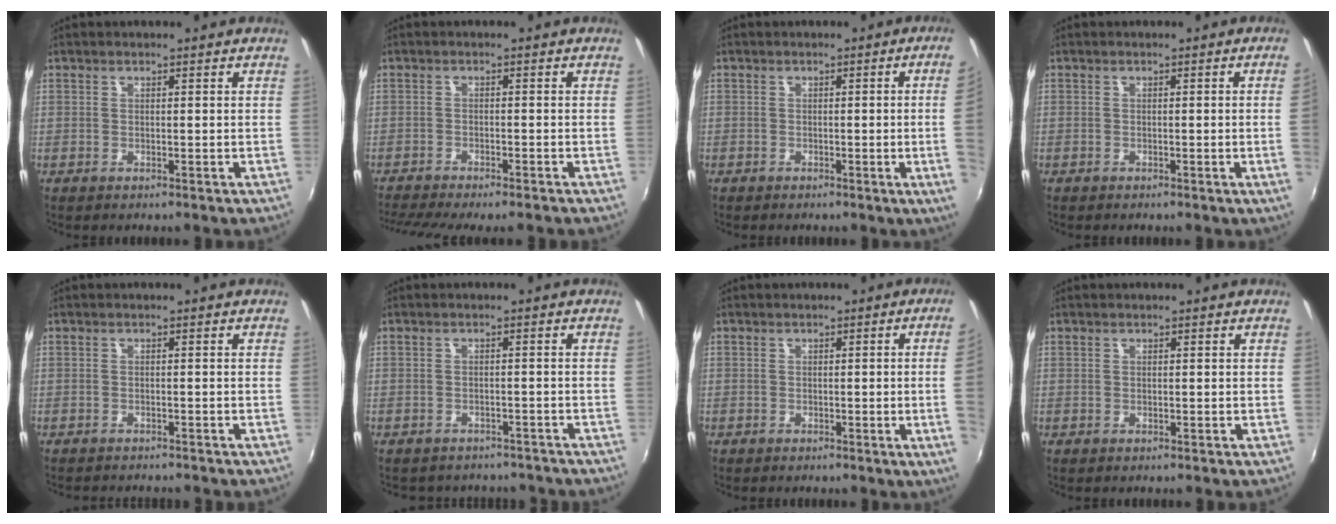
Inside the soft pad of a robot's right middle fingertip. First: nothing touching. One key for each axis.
{"total": 7.7, "fx": -6.8, "fy": 0.2, "fz": 3.6, "tx": -0.087, "ty": -0.025, "tz": -0.110}
{"total": 5.4, "fx": -0.3, "fy": -1.5, "fz": 5.2, "tx": -0.072, "ty": -0.013, "tz": -0.002}
{"total": 1.8, "fx": -0.2, "fy": -1.0, "fz": 1.4, "tx": -0.019, "ty": -0.013, "tz": -0.001}
{"total": 3.4, "fx": -3.2, "fy": 0.6, "fz": 1.0, "tx": -0.027, "ty": -0.013, "tz": -0.050}
{"total": 9.6, "fx": -8.2, "fy": 4.0, "fz": 2.9, "tx": -0.066, "ty": -0.011, "tz": -0.101}
{"total": 4.4, "fx": 0.0, "fy": -1.8, "fz": 4.0, "tx": -0.060, "ty": -0.010, "tz": 0.002}
{"total": 0.0}